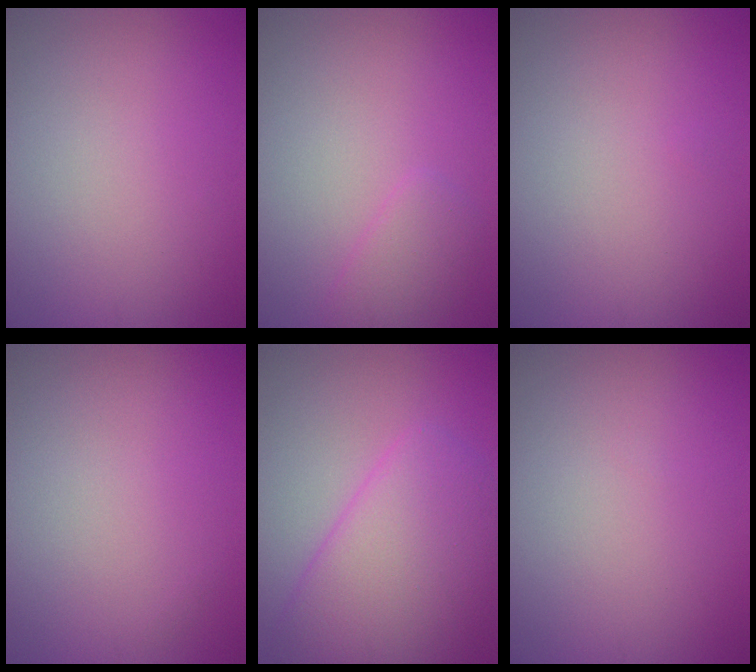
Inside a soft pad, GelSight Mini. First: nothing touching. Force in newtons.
{"total": 1.7, "press": 1.7, "slide": 0.1}
{"total": 0.0}
{"total": 0.0}
{"total": 7.0, "press": 7.0, "slide": 0.4}
{"total": 0.0}